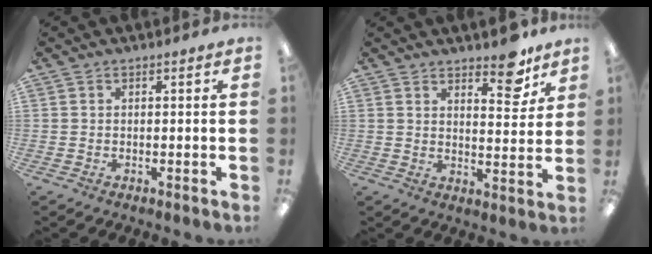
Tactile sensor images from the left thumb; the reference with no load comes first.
{"total": 8.6, "force": [6.7, 3.2, 4.3], "torque": [-0.030, -0.048, 0.108]}